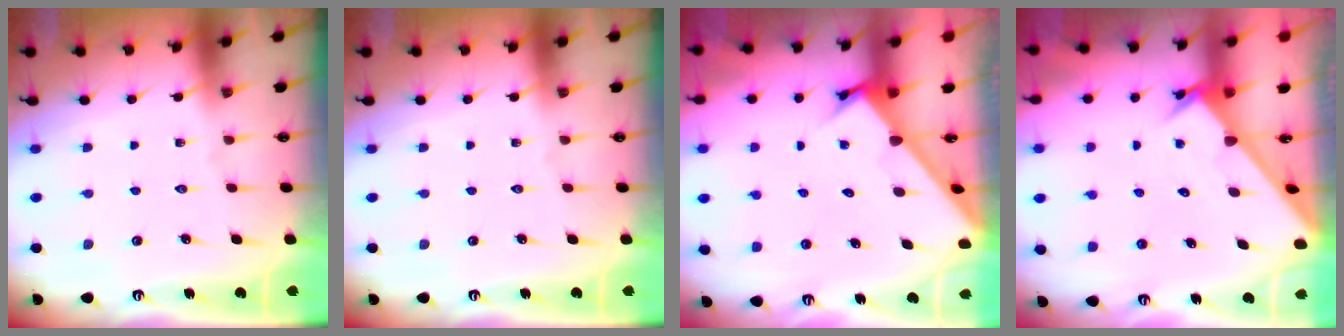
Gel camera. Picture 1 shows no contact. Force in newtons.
{"total": 0.0}
{"total": 2.4, "press": 2.4, "slide": 0.2}
{"total": 2.5, "press": 2.5, "slide": 0.2}